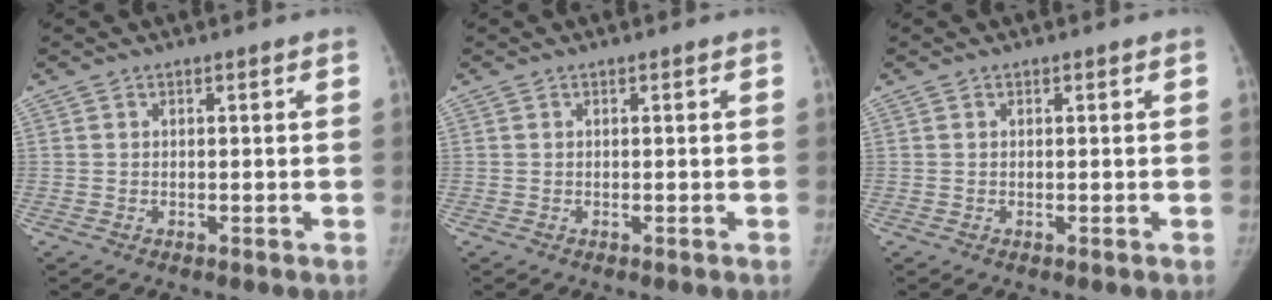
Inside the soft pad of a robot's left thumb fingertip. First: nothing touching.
{"total": 0.0}
{"total": 0.0}